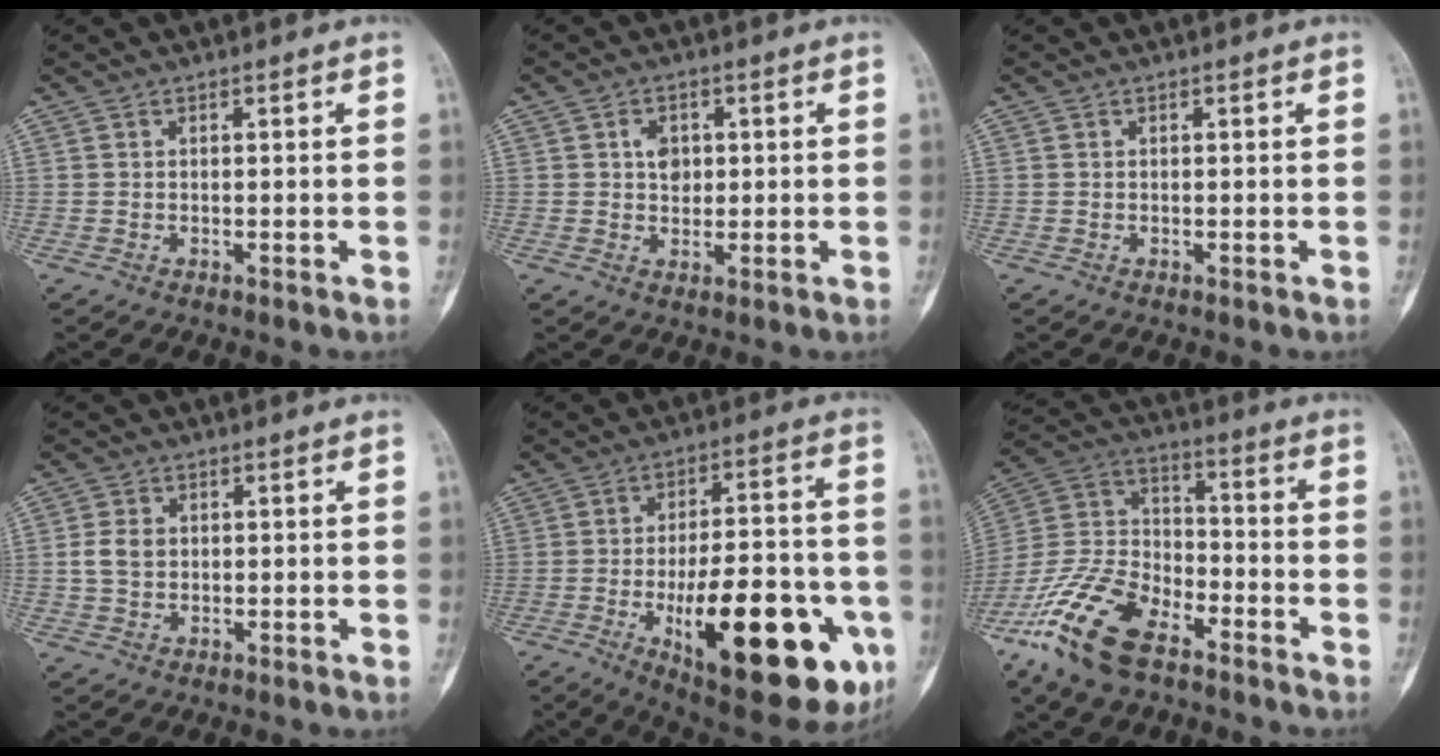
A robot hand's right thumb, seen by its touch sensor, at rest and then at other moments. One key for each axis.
{"total": 3.8, "fx": 0.8, "fy": 3.0, "fz": 2.3, "tx": -0.015, "ty": 0.000, "tz": 0.011}
{"total": 0.0}
{"total": 3.8, "fx": 0.3, "fy": 2.9, "fz": 2.4, "tx": -0.043, "ty": 0.005, "tz": 0.005}
{"total": 27.4, "fx": -8.8, "fy": 10.2, "fz": 23.9, "tx": -0.294, "ty": 0.007, "tz": -0.109}
{"total": 18.4, "fx": -11.4, "fy": 8.8, "fz": 11.5, "tx": -0.232, "ty": 0.052, "tz": -0.222}